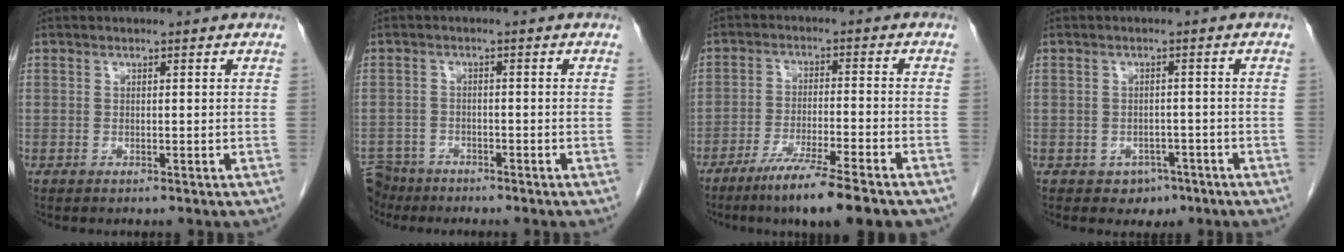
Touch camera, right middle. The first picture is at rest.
{"total": 6.1, "force": [-5.2, 3.2, 0.3], "torque": [-0.009, -0.001, -0.092]}
{"total": 10.8, "force": [-8.0, 0.1, 7.3], "torque": [-0.116, -0.028, -0.128]}
{"total": 3.1, "force": [-1.8, 2.3, 0.7], "torque": [-0.008, 0.008, -0.016]}